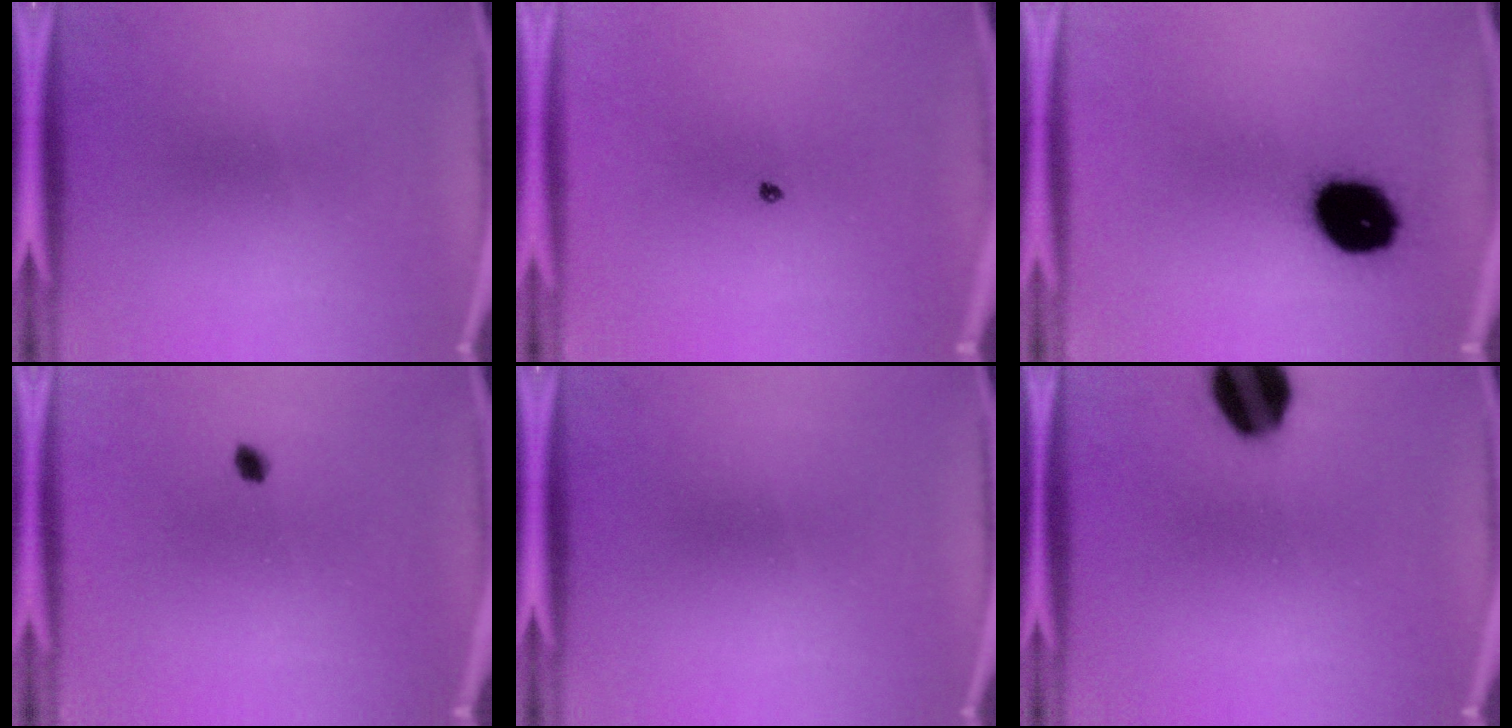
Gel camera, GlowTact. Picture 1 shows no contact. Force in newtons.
{"total": 0.6}
{"total": 16.3}
{"total": 1.5}
{"total": 0.0}
{"total": 14.3}